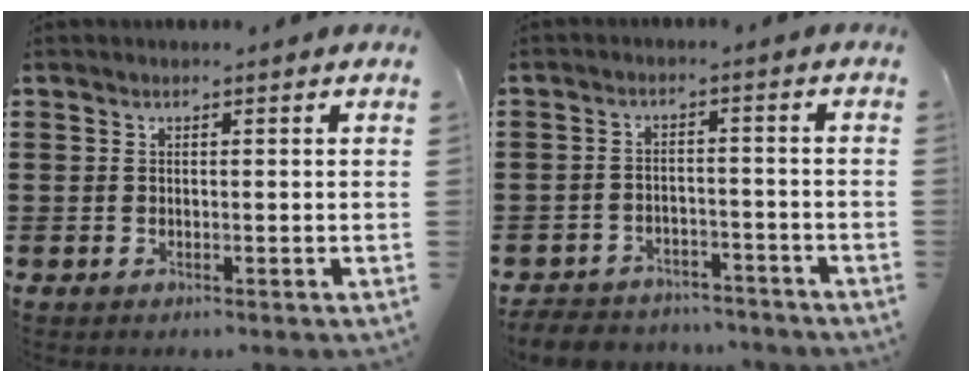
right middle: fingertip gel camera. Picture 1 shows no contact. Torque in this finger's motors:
{"motor_torque": [0.21, -0.11, 0.09, 0.03]}